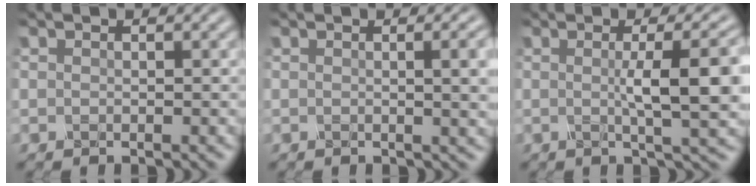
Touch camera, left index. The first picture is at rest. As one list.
[{"total": 3.2, "force": [0.5, 0.9, 3.0], "torque": [-0.043, -0.002, 0.013]}, {"total": 5.9, "force": [0.2, 0.9, 5.8], "torque": [-0.092, 0.006, 0.004]}]